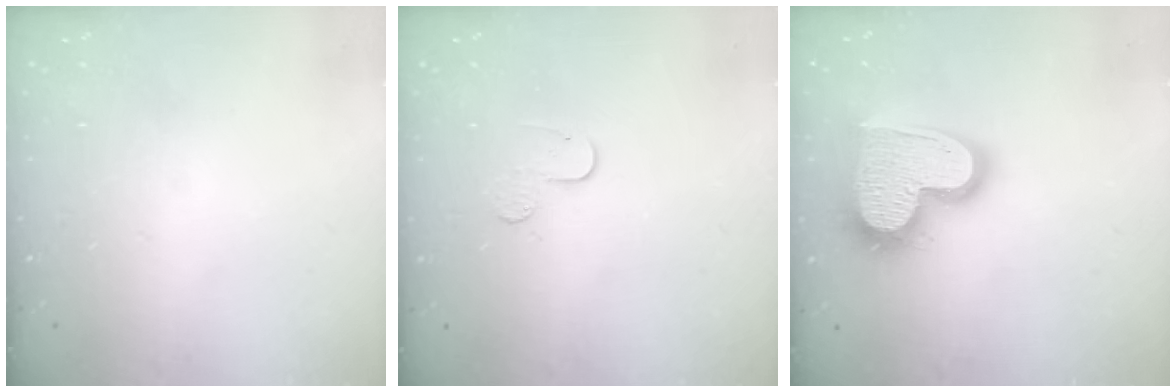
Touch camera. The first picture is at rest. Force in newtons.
{"total": 5.5, "press": 5.5, "slide": 0.5}
{"total": 21.5, "press": 21.4, "slide": 1.5}